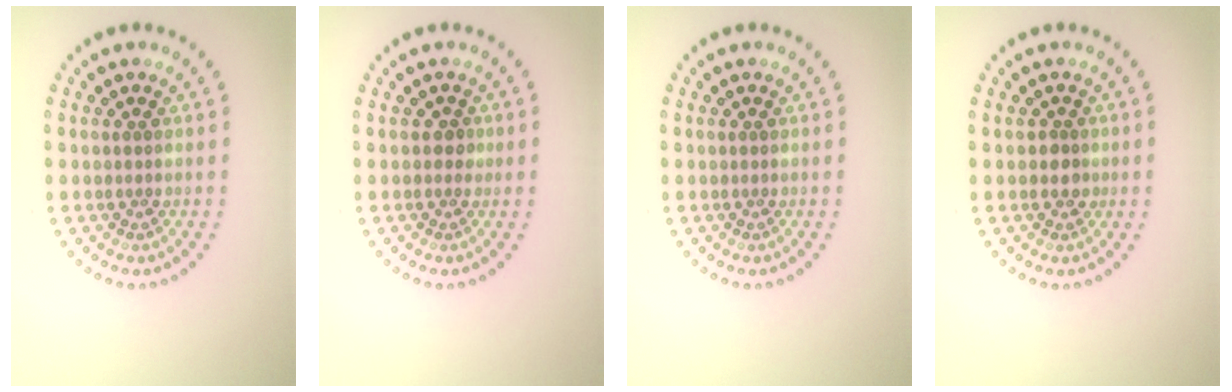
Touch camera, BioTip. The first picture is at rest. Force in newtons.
{"total": 0.9, "press": 0.8, "slide": 0.5}
{"total": 0.0}
{"total": 1.4, "press": 1.2, "slide": 0.7}